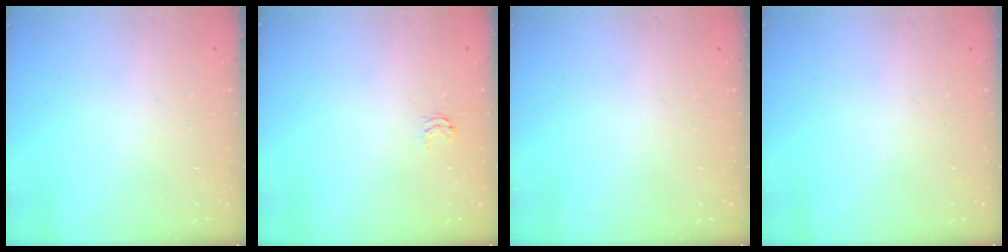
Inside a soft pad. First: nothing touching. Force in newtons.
{"total": 2.7, "press": 2.7, "slide": 0.4}
{"total": 0.0}
{"total": 0.0}